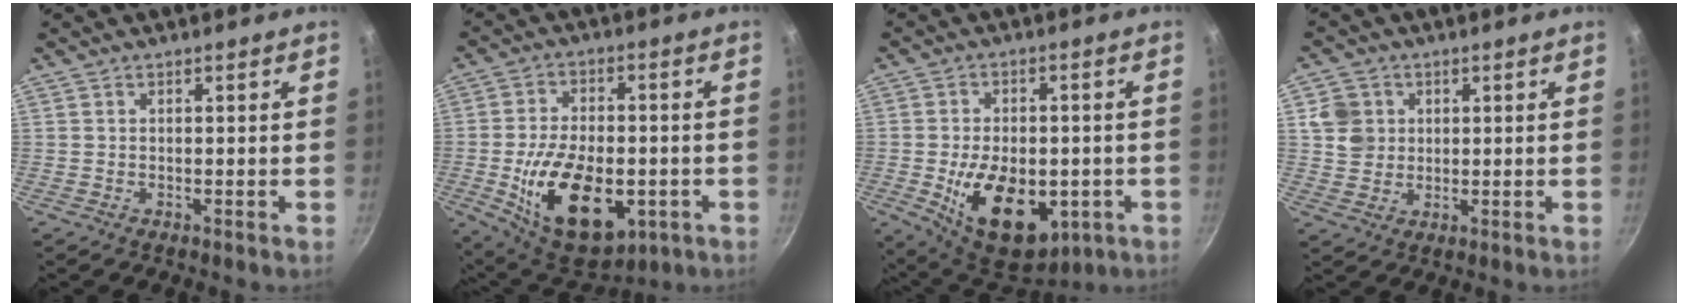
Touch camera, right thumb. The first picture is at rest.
{"total": 20.2, "force": [-5.2, 11.3, 15.9], "torque": [-0.251, 0.002, -0.061]}
{"total": 18.0, "force": [-4.7, 10.6, 13.7], "torque": [-0.196, -0.006, -0.048]}
{"total": 6.3, "force": [1.6, 5.7, 2.1], "torque": [-0.016, -0.002, 0.030]}